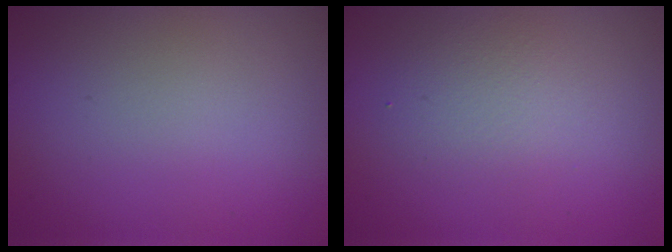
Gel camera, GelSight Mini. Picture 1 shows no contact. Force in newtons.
{"total": 2.3, "press": 2.3, "slide": 0.0}